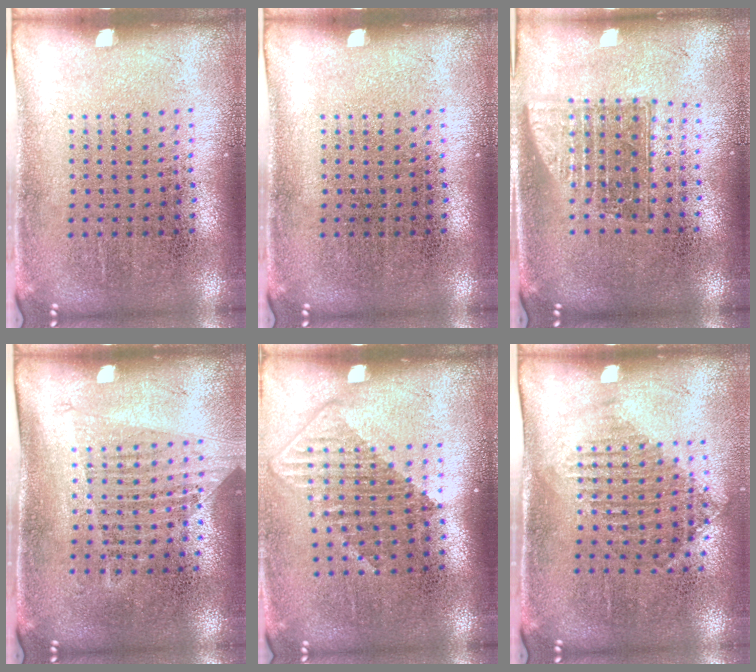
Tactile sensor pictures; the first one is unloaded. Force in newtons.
{"total": 0.0}
{"total": 1.5, "press": 1.2, "slide": 0.9}
{"total": 1.3, "press": 1.2, "slide": 0.4}
{"total": 1.3, "press": 1.0, "slide": 0.8}
{"total": 1.2, "press": 1.1, "slide": 0.5}